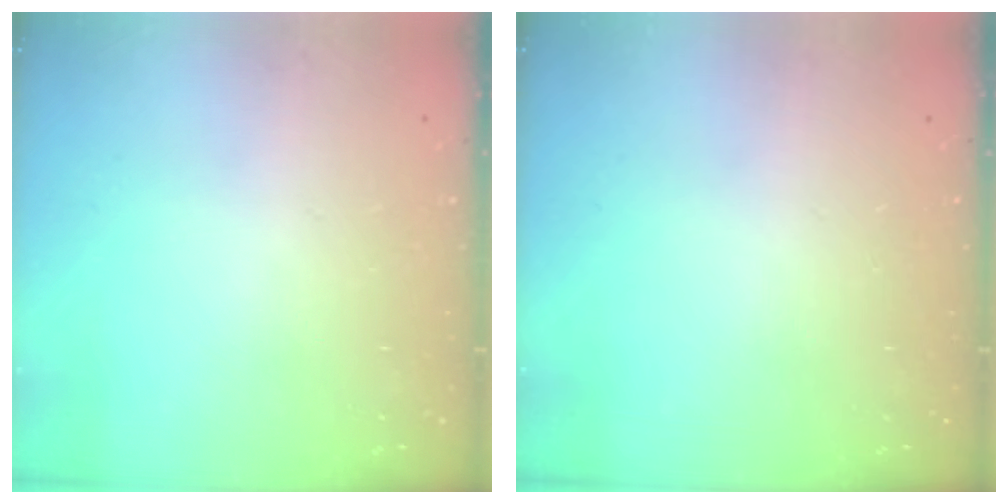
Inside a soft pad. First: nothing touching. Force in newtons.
{"total": 0.0}